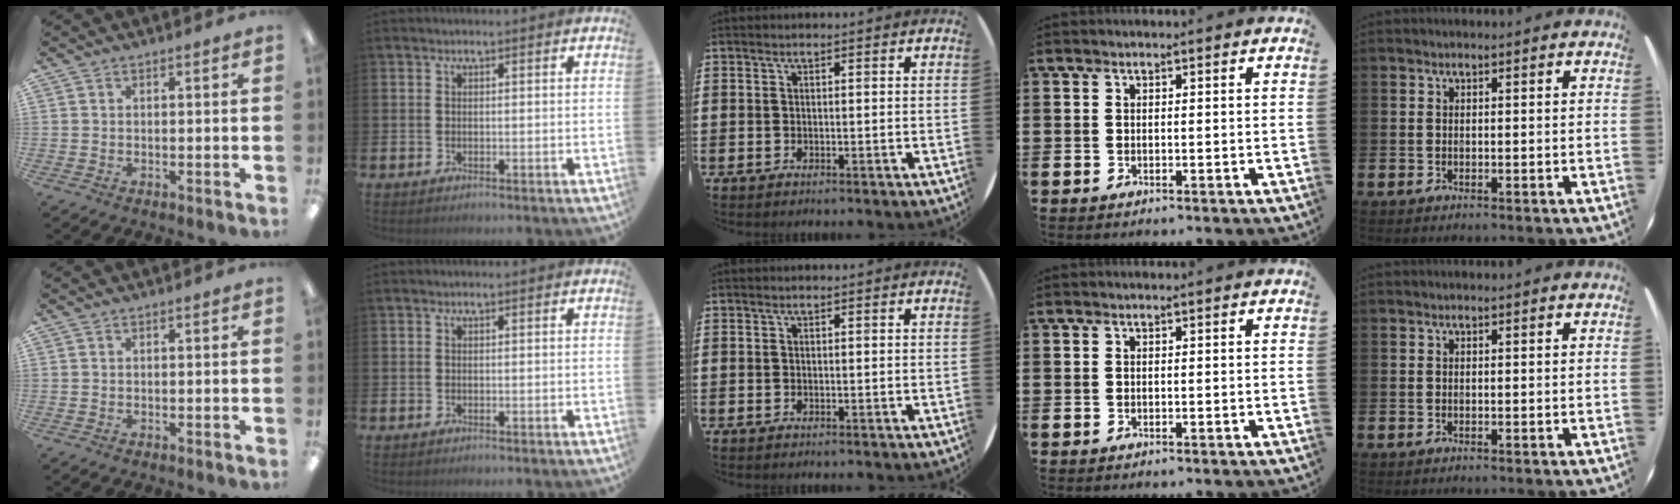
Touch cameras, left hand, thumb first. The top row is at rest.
{}